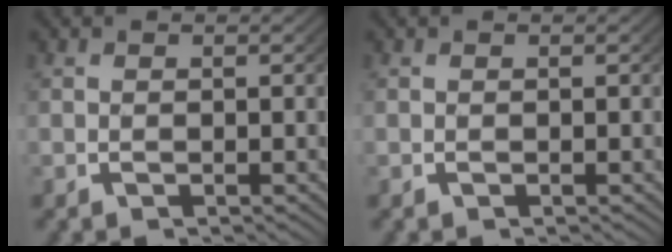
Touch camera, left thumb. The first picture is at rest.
{"total": 0.0}